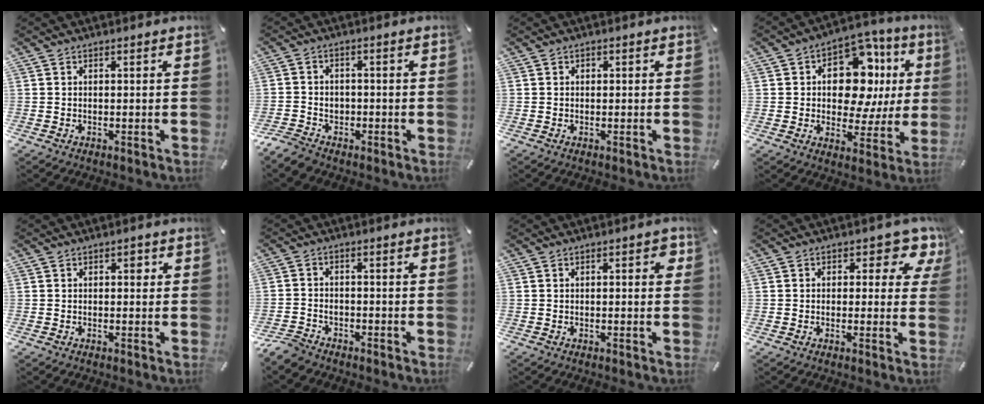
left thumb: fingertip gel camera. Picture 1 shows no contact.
{"total": 4.5, "force": [-2.6, 3.4, 1.3], "torque": [-0.033, 0.012, -0.050]}
{"total": 0.6, "force": [0.1, 0.6, 0.2], "torque": [0.005, 0.000, -0.002]}
{"total": 15.7, "force": [3.9, 9.8, 11.6], "torque": [-0.164, -0.027, 0.070]}
{"total": 1.5, "force": [0.3, 1.0, 1.1], "torque": [-0.007, 0.001, -0.001]}
{"total": 4.1, "force": [-3.4, 2.0, 1.2], "torque": [-0.038, 0.015, -0.069]}
{"total": 2.7, "force": [0.4, 1.2, 2.4], "torque": [-0.031, 0.002, 0.001]}
{"total": 6.3, "force": [2.9, 3.7, 4.1], "torque": [-0.041, -0.014, 0.044]}